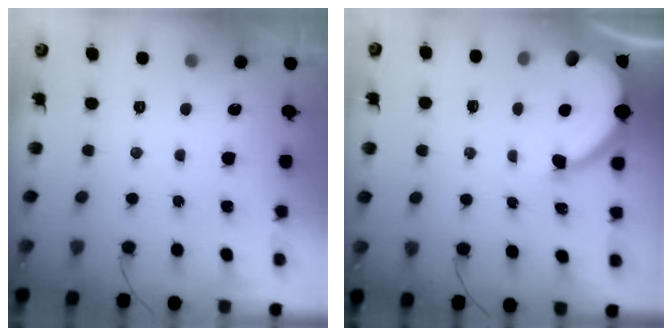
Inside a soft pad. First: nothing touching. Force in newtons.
{"total": 7.0, "press": 7.0, "slide": 0.1}